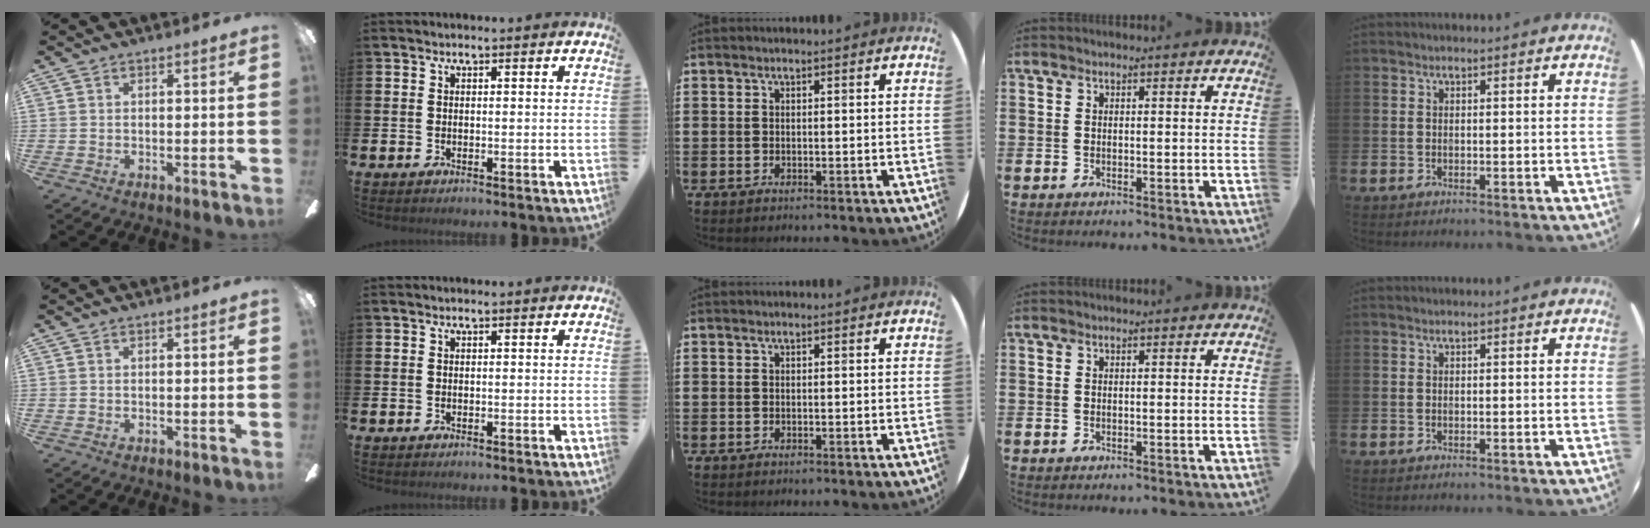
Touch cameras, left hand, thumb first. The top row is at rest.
{}